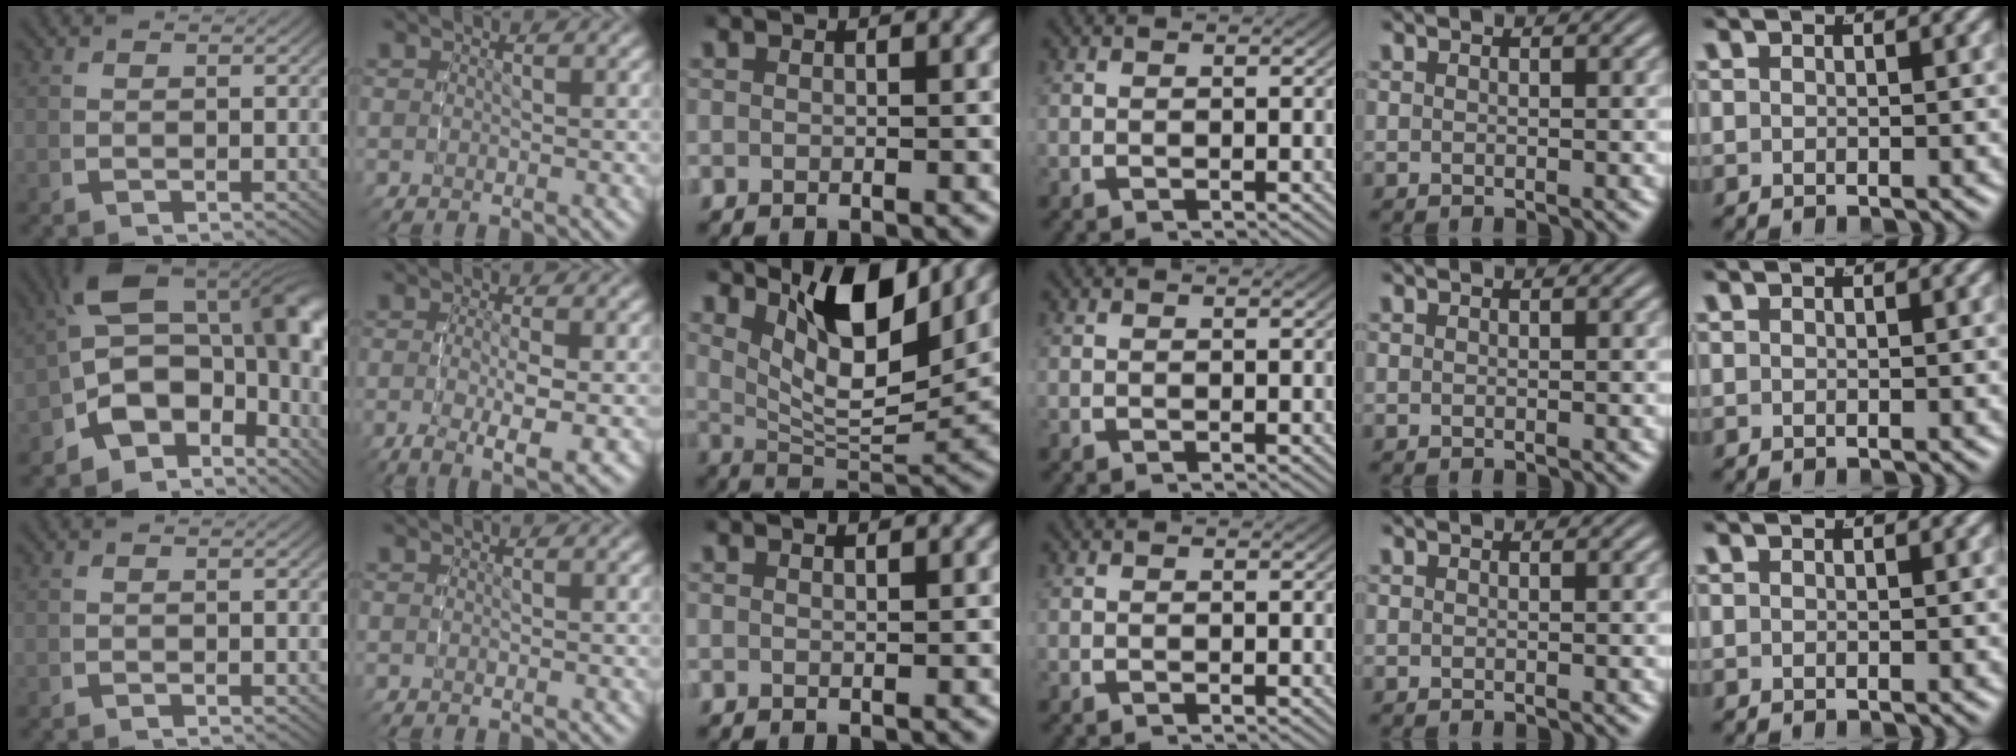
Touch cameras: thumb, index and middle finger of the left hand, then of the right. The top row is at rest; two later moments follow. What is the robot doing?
{"motion": "lift_and_place", "object": "stress ball aka squeeze ball"}